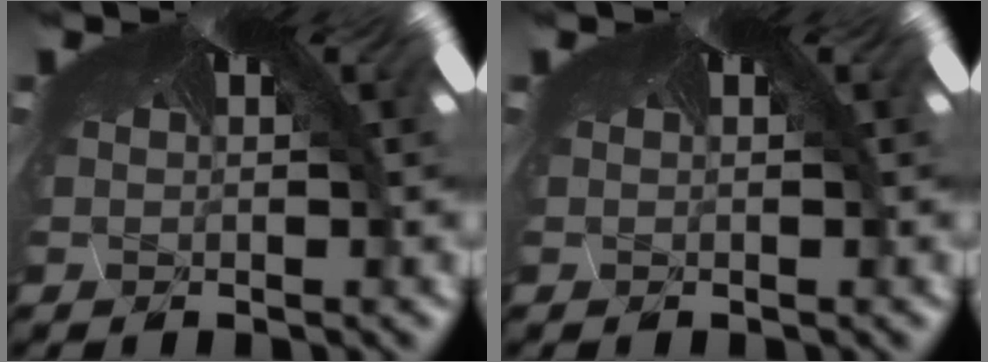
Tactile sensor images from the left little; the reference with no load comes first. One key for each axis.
{"total": 0.0}